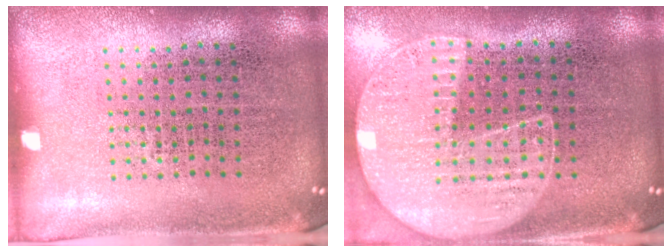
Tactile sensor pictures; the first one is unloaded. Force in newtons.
{"total": 1.3, "press": 1.2, "slide": 0.3}